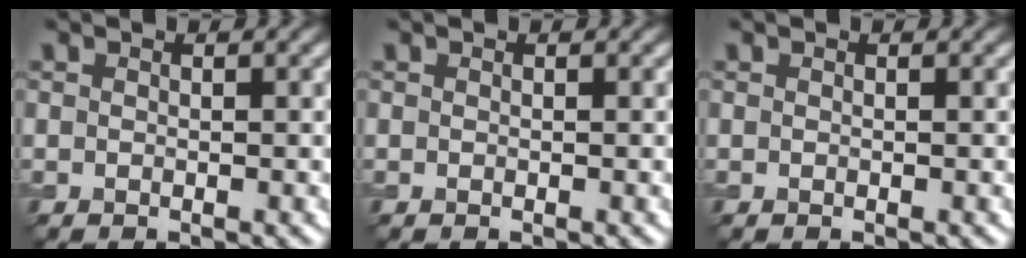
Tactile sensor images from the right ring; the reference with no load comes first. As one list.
[{"total": 0.0}, {"total": 0.0}]